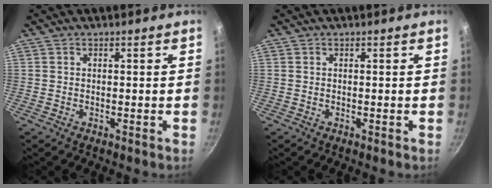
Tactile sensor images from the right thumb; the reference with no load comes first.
{"total": 0.0}